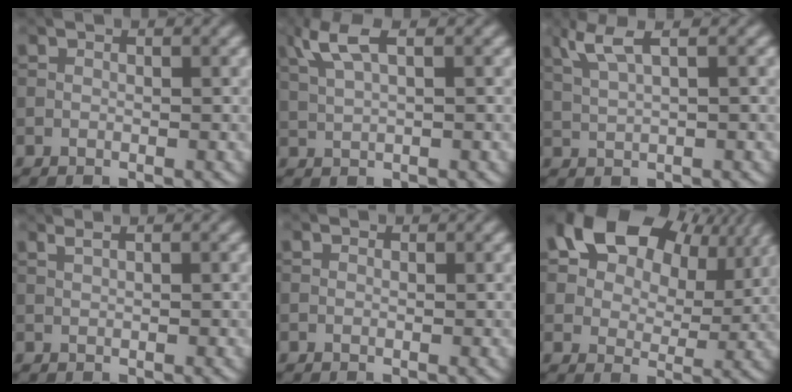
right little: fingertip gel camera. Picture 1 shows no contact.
{"total": 3.5, "force": [1.7, 1.0, 2.9], "torque": [-0.069, 0.008, 0.035]}
{"total": 3.2, "force": [1.6, 0.6, 2.6], "torque": [-0.054, 0.006, 0.038]}
{"total": 1.2, "force": [0.9, 0.4, 0.8], "torque": [-0.010, 0.001, 0.007]}
{"total": 0.0}
{"total": 14.2, "force": [7.8, 8.5, 8.2], "torque": [-0.151, 0.033, 0.118]}